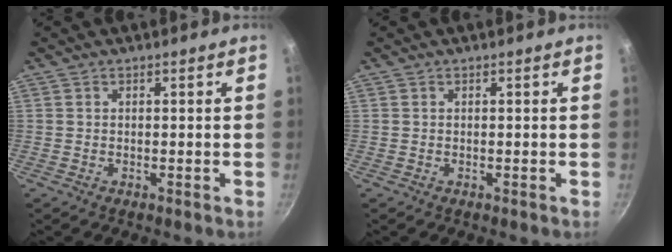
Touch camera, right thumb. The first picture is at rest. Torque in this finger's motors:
{"motor_torque": [-0.01, 0.00, 0.06, 0.08, 0.00]}